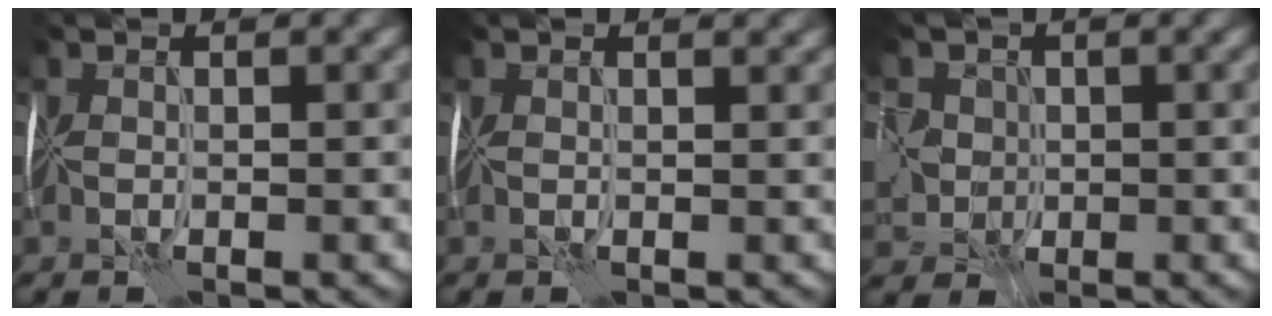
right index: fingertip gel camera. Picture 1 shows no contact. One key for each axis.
{"total": 1.7, "fx": 1.4, "fy": 0.8, "fz": 0.7, "tx": 0.002, "ty": 0.016, "tz": 0.006}
{"total": 3.2, "fx": -0.3, "fy": 3.2, "fz": -0.5, "tx": -0.005, "ty": 0.020, "tz": -0.004}